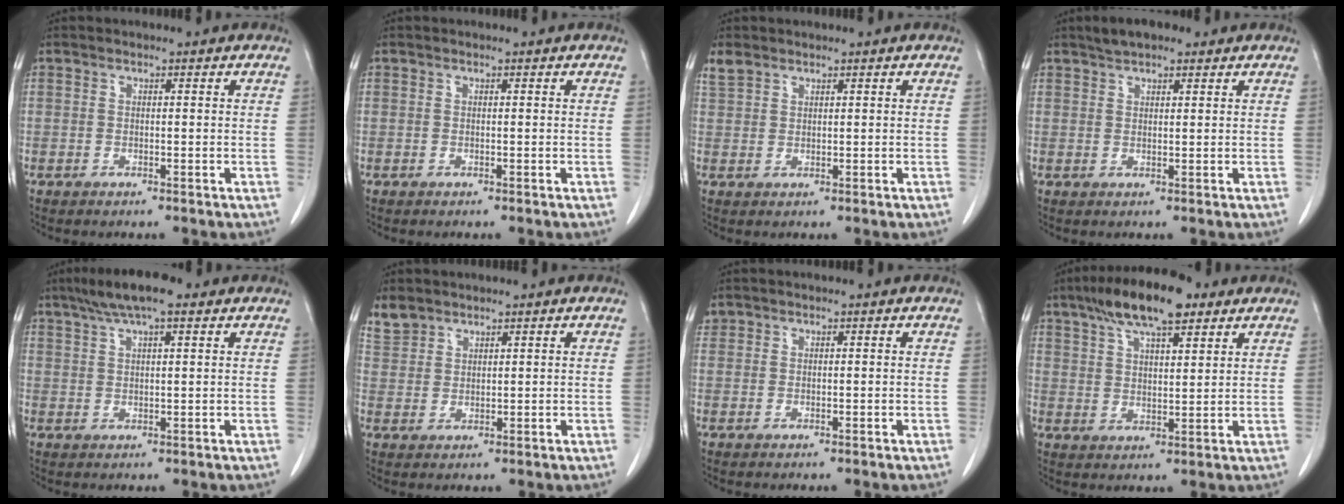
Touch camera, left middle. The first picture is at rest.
{"total": 0.0}
{"total": 2.1, "force": [1.8, 1.1, 0.5], "torque": [-0.016, 0.010, 0.039]}
{"total": 4.1, "force": [3.1, 1.4, 2.3], "torque": [-0.047, 0.016, 0.052]}
{"total": 7.8, "force": [5.4, 1.4, 5.5], "torque": [-0.100, 0.025, 0.089]}
{"total": 3.4, "force": [3.1, 1.5, 0.3], "torque": [-0.009, 0.010, 0.066]}
{"total": 1.0, "force": [0.8, 0.7, 0.0], "torque": [0.003, 0.014, 0.015]}
{"total": 12.0, "force": [7.9, 3.1, 8.4], "torque": [-0.150, 0.019, 0.134]}